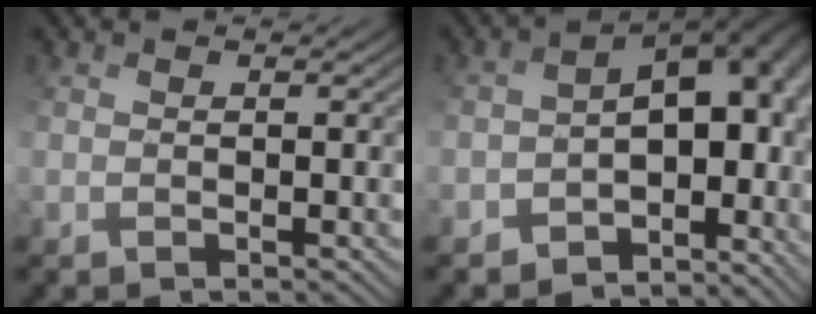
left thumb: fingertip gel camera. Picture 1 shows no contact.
{"total": 13.2, "force": [-3.0, 7.6, 10.4], "torque": [-0.147, -0.027, -0.004]}